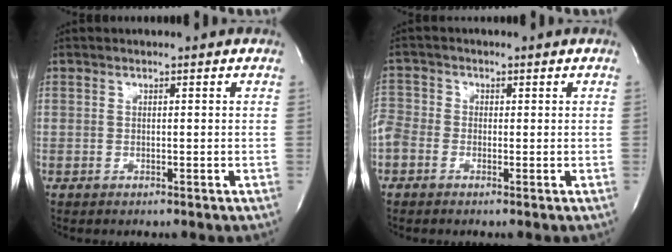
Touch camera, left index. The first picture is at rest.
{"total": 4.4, "force": [-1.3, 3.7, 2.0], "torque": [-0.061, 0.013, -0.031]}